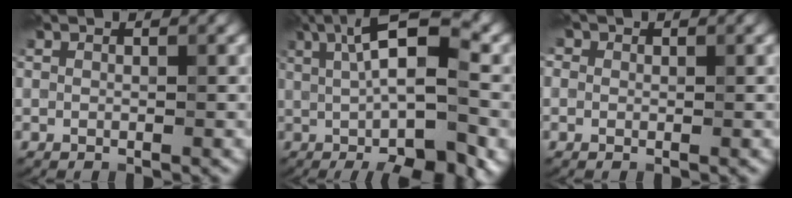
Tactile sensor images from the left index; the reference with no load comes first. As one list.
[{"total": 12.6, "force": [0.0, 3.6, 12.0], "torque": [-0.145, 0.012, 0.002]}, {"total": 1.6, "force": [0.7, 1.3, 0.6], "torque": [-0.002, 0.012, -0.013]}]